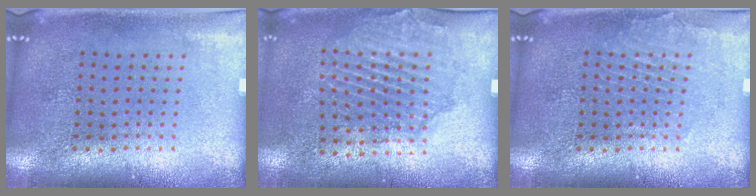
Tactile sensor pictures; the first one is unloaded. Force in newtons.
{"total": 1.6, "press": 1.5, "slide": 0.5}
{"total": 1.2, "press": 1.1, "slide": 0.1}